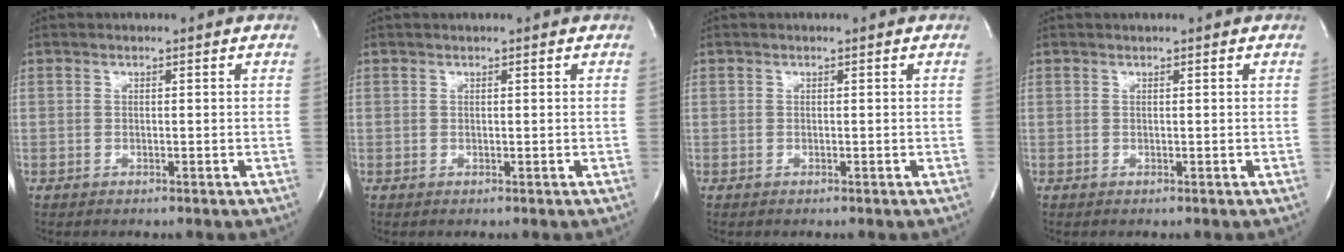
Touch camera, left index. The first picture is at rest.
{"total": 0.0}
{"total": 0.0}
{"total": 0.0}